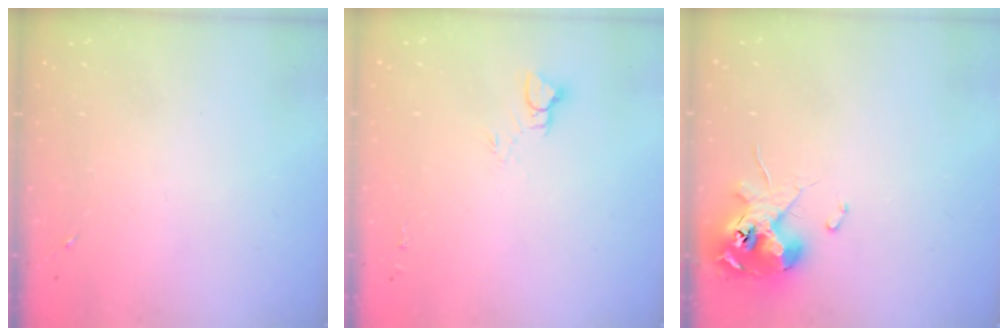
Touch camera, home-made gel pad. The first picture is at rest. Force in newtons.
{"total": 5.3, "press": 5.3, "slide": 0.5}
{"total": 11.9, "press": 11.8, "slide": 1.2}